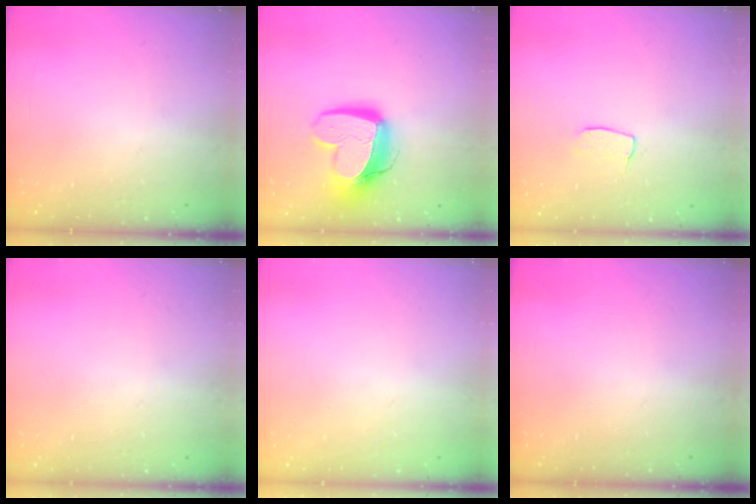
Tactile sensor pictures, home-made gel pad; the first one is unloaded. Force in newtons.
{"total": 15.2, "press": 15.2, "slide": 1.4}
{"total": 4.7, "press": 4.7, "slide": 0.3}
{"total": 0.0}
{"total": 0.0}
{"total": 0.0}